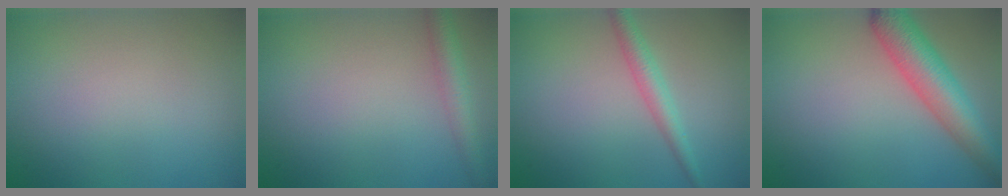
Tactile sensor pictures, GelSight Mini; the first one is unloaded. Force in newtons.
{"total": 2.9, "press": 2.9, "slide": 0.1}
{"total": 2.5, "press": 2.5, "slide": 0.0}
{"total": 6.2, "press": 6.2, "slide": 0.3}